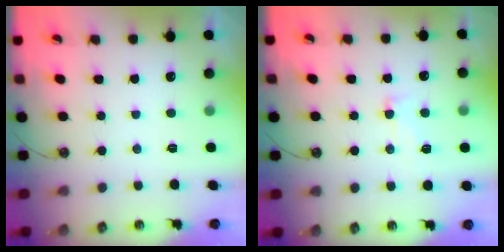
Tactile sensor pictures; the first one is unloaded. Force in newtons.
{"total": 4.1, "press": 4.0, "slide": 1.1}